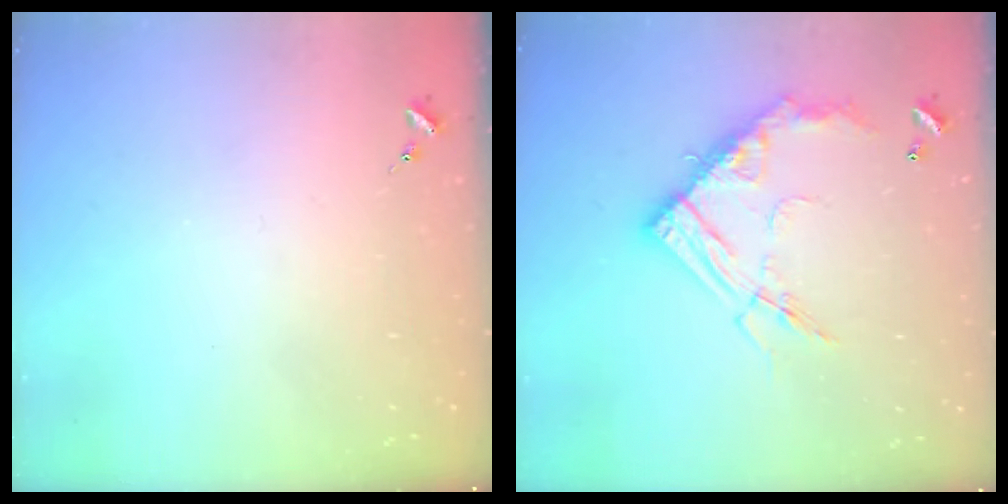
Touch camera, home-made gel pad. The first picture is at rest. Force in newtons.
{"total": 17.2, "press": 17.1, "slide": 1.4}